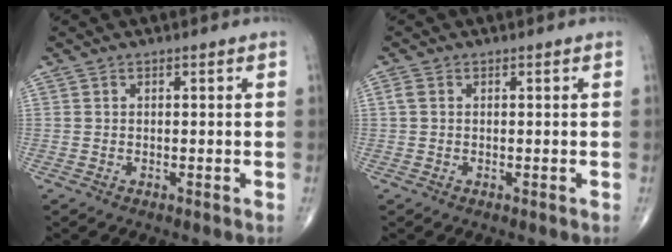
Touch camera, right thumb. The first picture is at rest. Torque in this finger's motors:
{"motor_torque": [-0.08, 0.01, 0.14, 0.10, 0.00]}